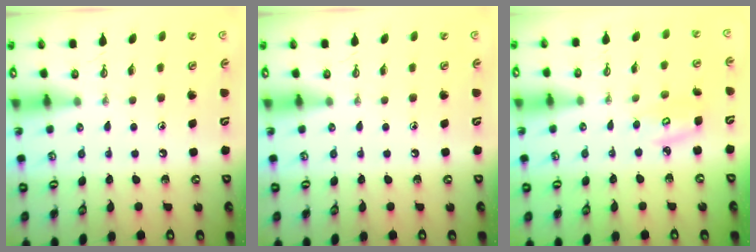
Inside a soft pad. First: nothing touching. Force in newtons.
{"total": 0.0}
{"total": 5.1, "press": 5.1, "slide": 0.2}